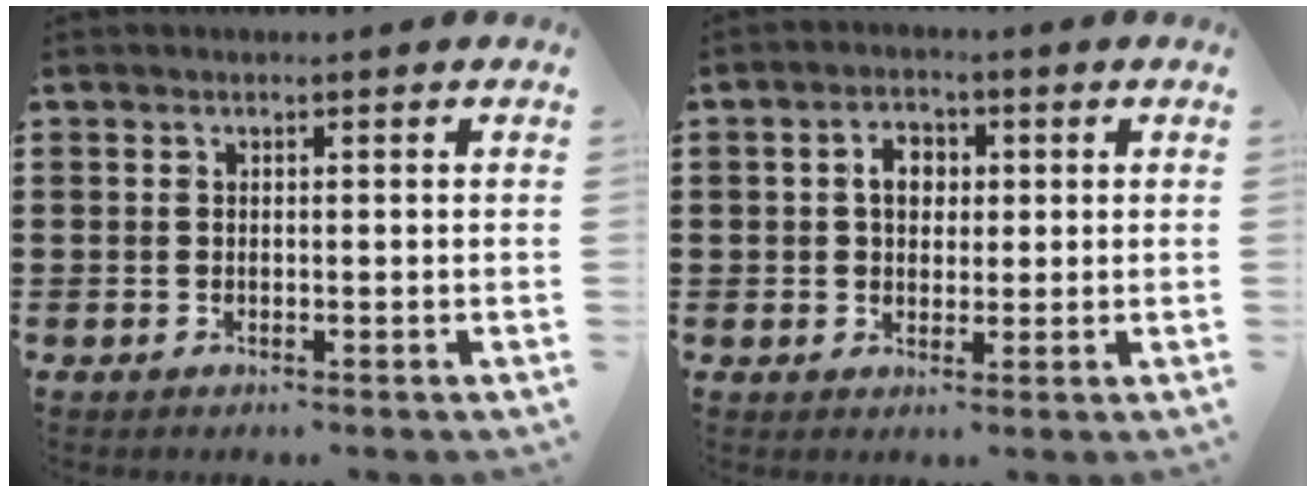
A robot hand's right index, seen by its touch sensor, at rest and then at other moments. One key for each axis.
{"total": 3.9, "fx": 0.7, "fy": 2.8, "fz": 2.7, "tx": -0.053, "ty": 0.008, "tz": 0.008}